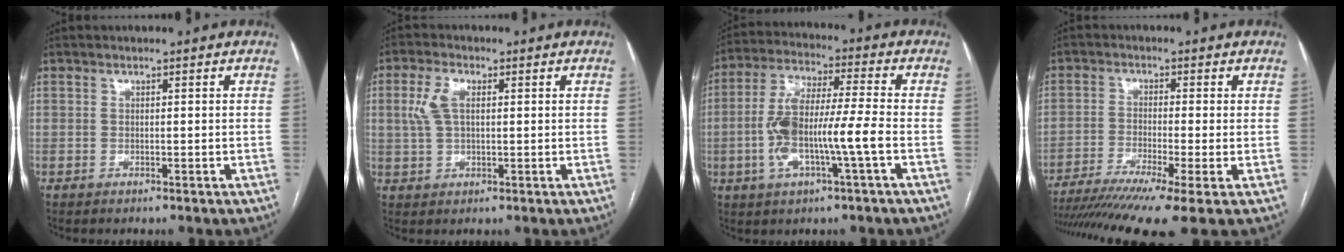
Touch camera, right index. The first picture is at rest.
{"total": 4.8, "force": [1.1, 2.4, 4.0], "torque": [-0.104, 0.016, 0.025]}
{"total": 11.4, "force": [-2.7, 1.2, 11.0], "torque": [-0.226, 0.013, -0.052]}
{"total": 13.8, "force": [-9.8, 0.2, 9.7], "torque": [-0.164, -0.026, -0.159]}